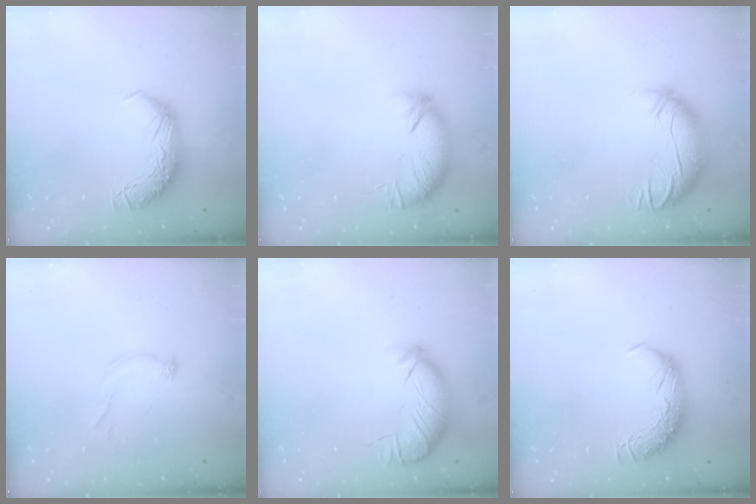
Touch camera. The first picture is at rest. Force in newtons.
{"total": 5.3, "press": 4.9, "slide": 2.0}
{"total": 3.2, "press": 1.6, "slide": 2.8}
{"total": 7.1, "press": 7.1, "slide": 0.8}
{"total": 4.1, "press": 3.8, "slide": 1.7}
{"total": 0.0}